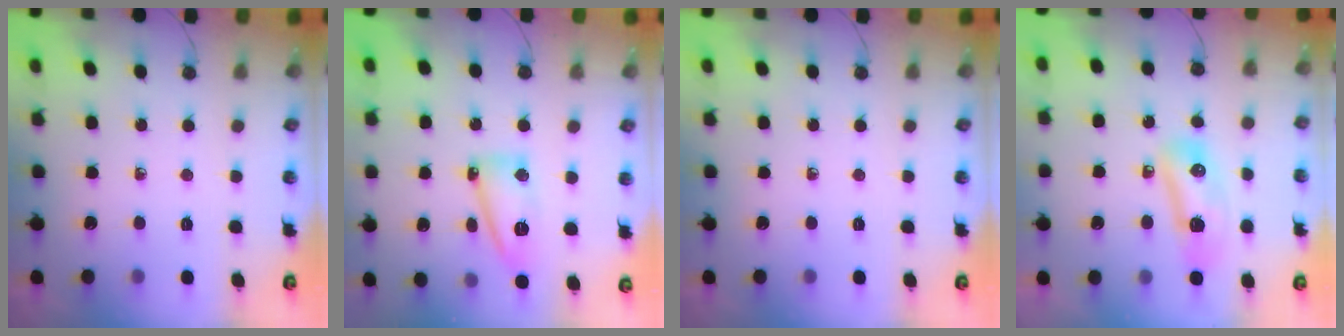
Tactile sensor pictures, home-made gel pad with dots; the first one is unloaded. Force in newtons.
{"total": 9.7, "press": 9.6, "slide": 0.7}
{"total": 0.0}
{"total": 9.7, "press": 9.6, "slide": 1.2}